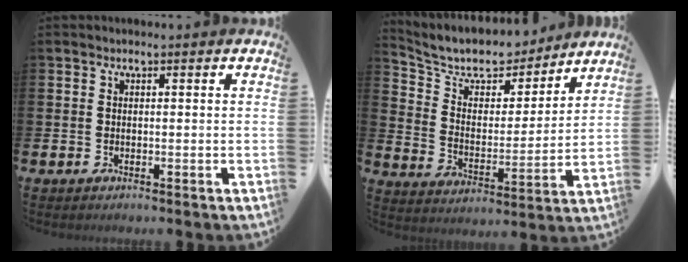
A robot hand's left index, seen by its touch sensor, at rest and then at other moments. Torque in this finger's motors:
{"motor_torque": [0.49, -1.65, 0.23, 0.02]}